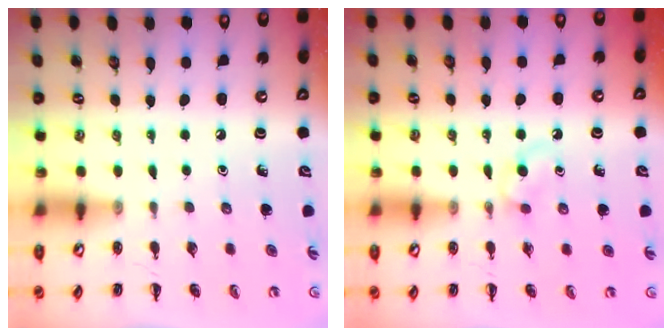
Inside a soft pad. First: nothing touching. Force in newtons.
{"total": 2.7, "press": 2.5, "slide": 1.2}